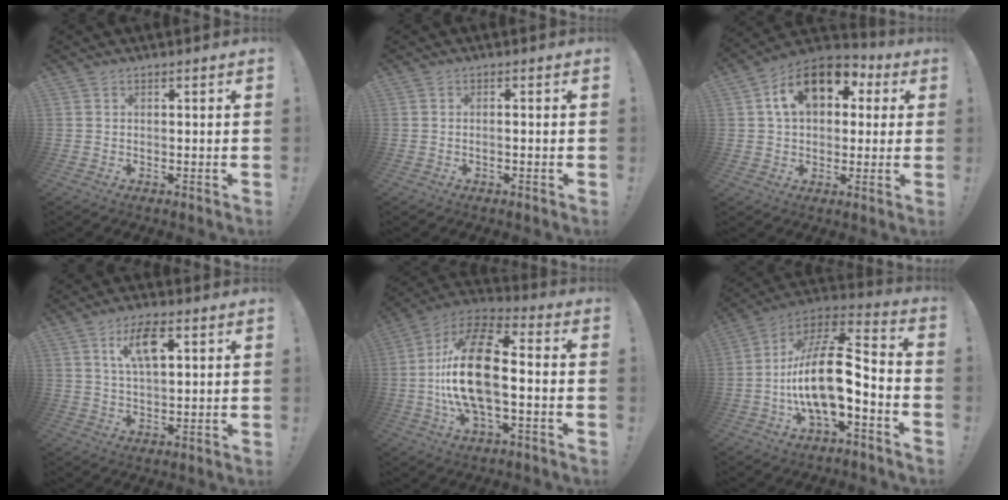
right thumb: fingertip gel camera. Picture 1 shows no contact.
{"total": 0.9, "force": [-0.7, -0.2, 0.6], "torque": [-0.018, 0.004, -0.012]}
{"total": 16.0, "force": [5.8, 10.6, 10.6], "torque": [-0.163, -0.006, 0.107]}
{"total": 9.0, "force": [3.8, 3.8, 7.2], "torque": [-0.123, 0.002, 0.063]}
{"total": 20.5, "force": [-2.2, 9.2, 18.2], "torque": [-0.347, 0.020, -0.040]}
{"total": 18.7, "force": [-3.5, 7.3, 16.8], "torque": [-0.325, 0.017, -0.059]}